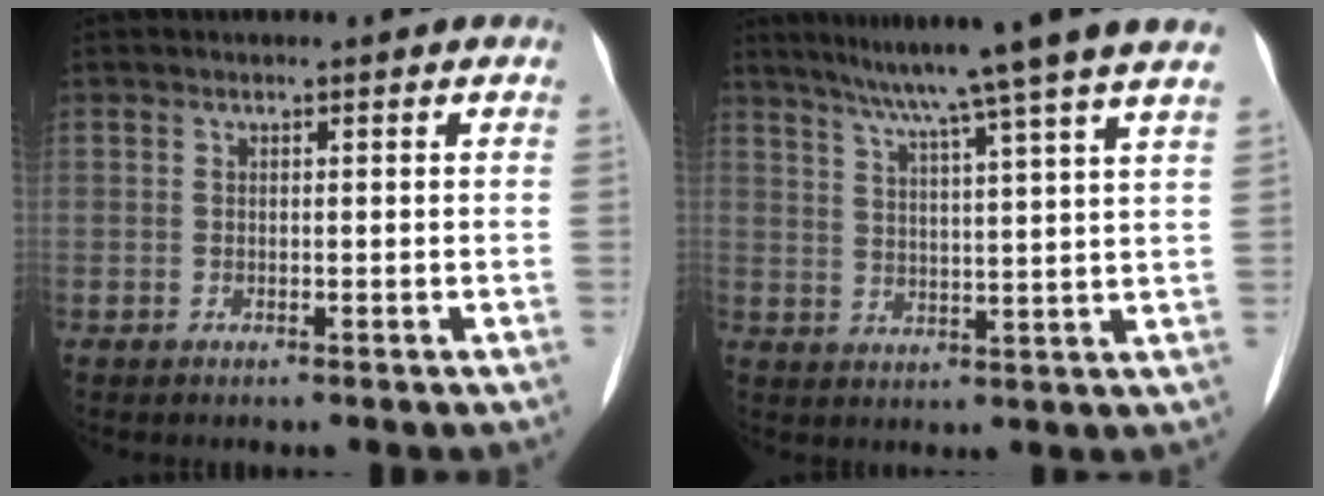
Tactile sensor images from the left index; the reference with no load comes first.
{"total": 14.4, "force": [11.6, -2.4, 8.2], "torque": [-0.129, -0.003, 0.152]}